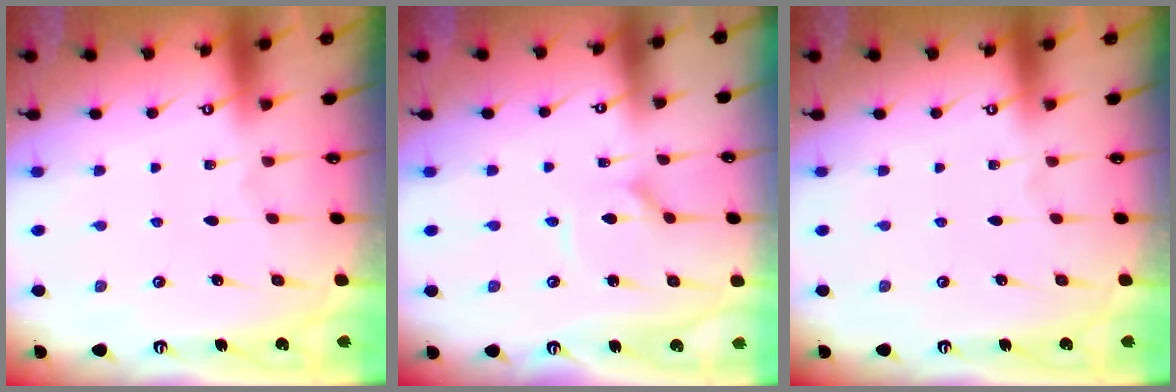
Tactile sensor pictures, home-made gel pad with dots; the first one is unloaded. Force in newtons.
{"total": 2.2, "press": 2.2, "slide": 0.4}
{"total": 0.0}